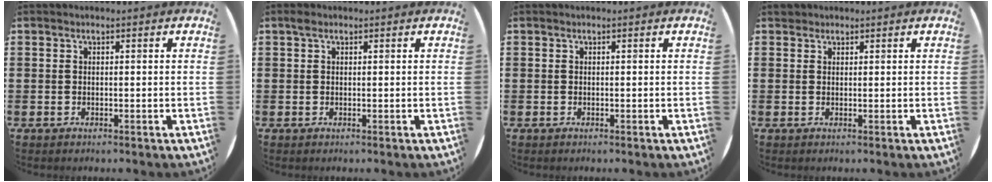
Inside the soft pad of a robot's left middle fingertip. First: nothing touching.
{"total": 0.7, "force": [0.4, 0.4, 0.3], "torque": [0.001, 0.000, 0.006]}
{"total": 0.0}
{"total": 0.9, "force": [0.8, 0.4, -0.1], "torque": [0.008, -0.001, 0.014]}